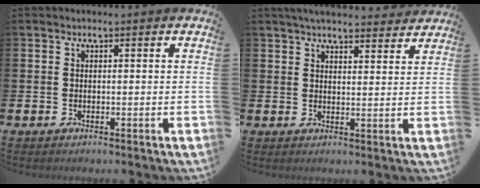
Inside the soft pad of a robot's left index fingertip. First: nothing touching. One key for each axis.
{"total": 4.4, "fx": 4.3, "fy": 0.7, "fz": 0.9, "tx": -0.016, "ty": -0.020, "tz": 0.076}